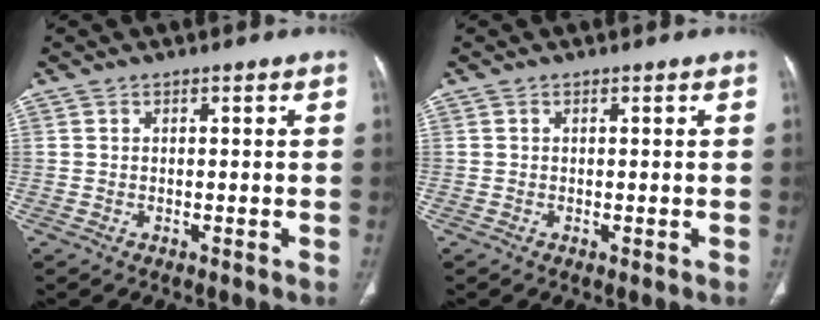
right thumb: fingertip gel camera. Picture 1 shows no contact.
{"total": 0.0}